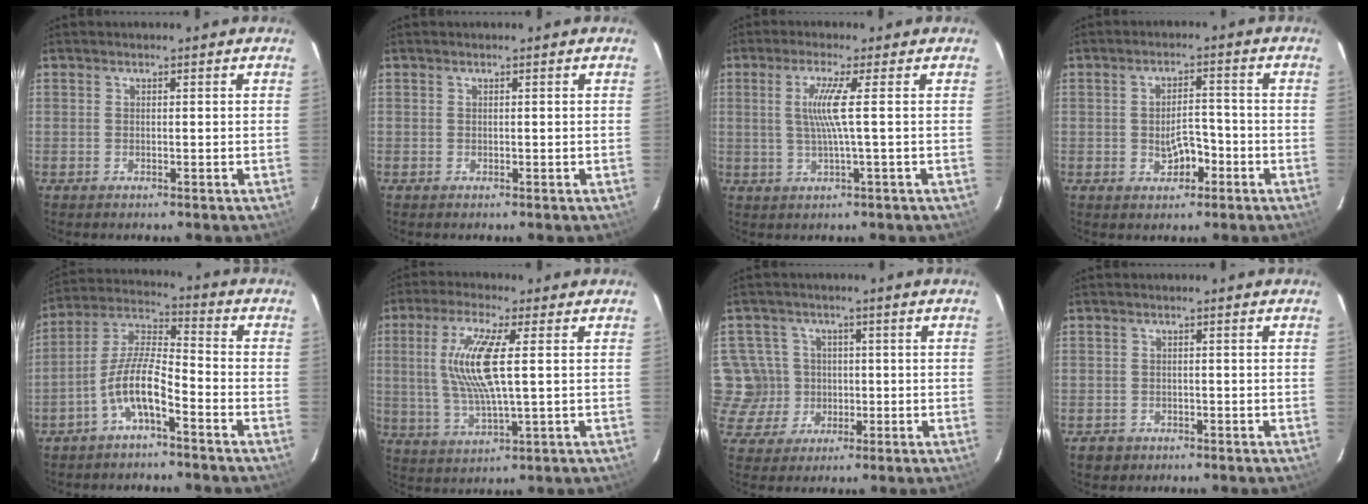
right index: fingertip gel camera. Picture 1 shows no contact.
{"total": 0.0}
{"total": 5.1, "force": [0.5, -1.3, 4.9], "torque": [-0.090, -0.003, 0.013]}
{"total": 4.7, "force": [-1.9, 2.6, 3.4], "torque": [-0.064, 0.008, -0.020]}
{"total": 8.6, "force": [-4.7, 2.1, 6.8], "torque": [-0.149, 0.010, -0.089]}
{"total": 11.6, "force": [1.8, 2.0, 11.3], "torque": [-0.226, 0.000, 0.040]}
{"total": 6.6, "force": [-0.4, 6.6, 0.5], "torque": [-0.030, 0.020, -0.004]}
{"total": 2.4, "force": [-1.4, 1.9, 0.4], "torque": [-0.014, 0.002, -0.018]}